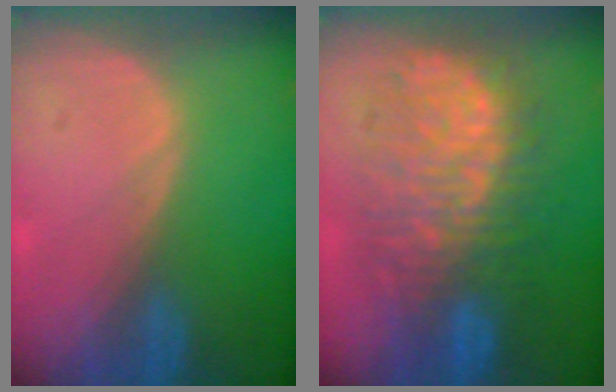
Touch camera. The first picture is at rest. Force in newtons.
{"total": 12.0, "press": 11.9, "slide": 1.3}